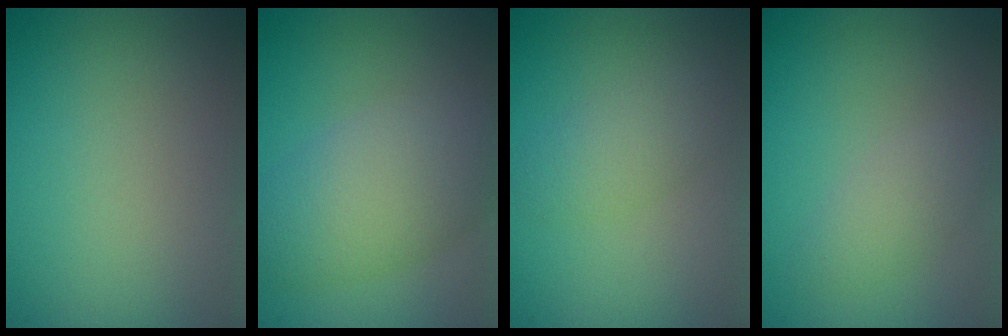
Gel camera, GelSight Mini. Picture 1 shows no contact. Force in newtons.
{"total": 6.1, "press": 6.1, "slide": 0.1}
{"total": 2.3, "press": 2.3, "slide": 0.1}
{"total": 1.9, "press": 1.9, "slide": 0.1}